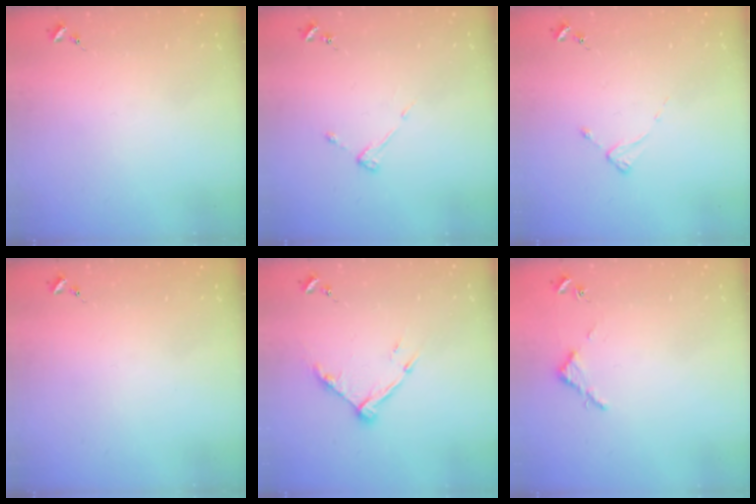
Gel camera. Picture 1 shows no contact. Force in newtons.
{"total": 4.2, "press": 4.2, "slide": 0.4}
{"total": 2.4, "press": 2.4, "slide": 0.3}
{"total": 0.0}
{"total": 10.4, "press": 10.4, "slide": 0.8}
{"total": 2.8, "press": 2.8, "slide": 0.3}